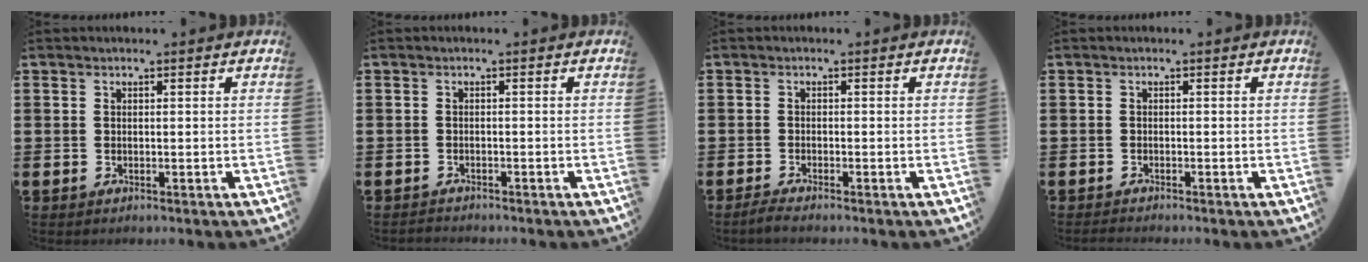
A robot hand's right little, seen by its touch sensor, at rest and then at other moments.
{"total": 0.7, "force": [-0.7, 0.0, -0.1], "torque": [-0.001, 0.000, -0.015]}
{"total": 1.2, "force": [-0.9, 0.0, 0.7], "torque": [-0.013, -0.002, -0.017]}
{"total": 0.6, "force": [-0.6, 0.0, 0.1], "torque": [-0.003, -0.003, -0.011]}